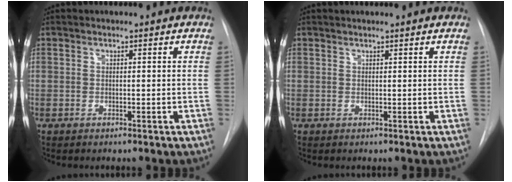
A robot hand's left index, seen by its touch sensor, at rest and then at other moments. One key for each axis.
{"total": 1.3, "fx": 1.1, "fy": -0.1, "fz": 0.6, "tx": -0.008, "ty": 0.009, "tz": 0.016}